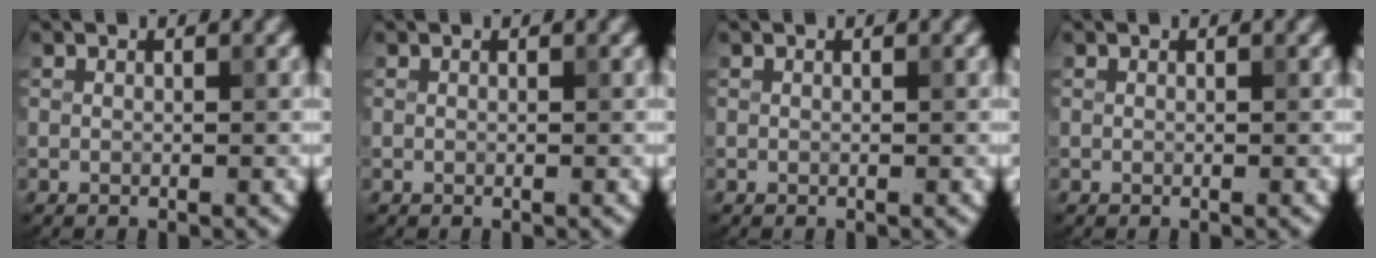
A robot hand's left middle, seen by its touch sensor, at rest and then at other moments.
{"total": 0.0}
{"total": 0.0}
{"total": 0.0}